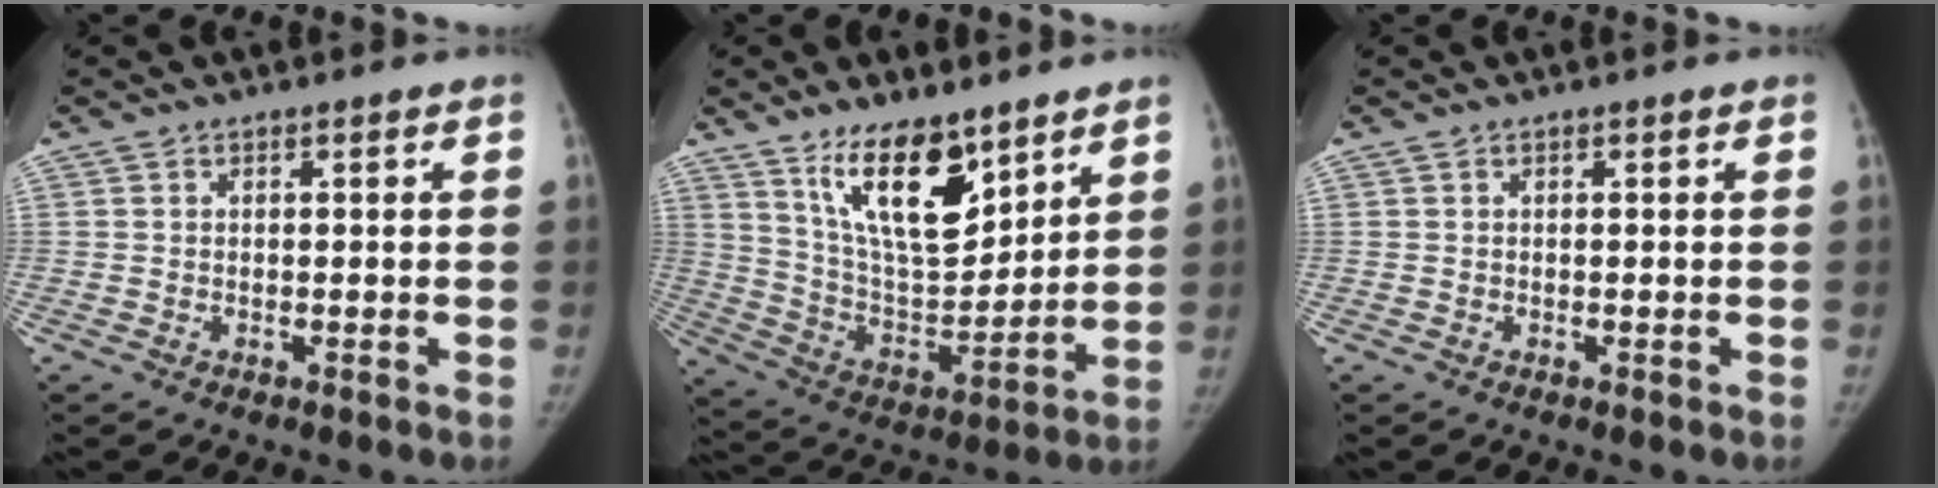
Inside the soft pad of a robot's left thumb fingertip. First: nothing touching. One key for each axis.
{"total": 15.9, "fx": 10.4, "fy": 6.3, "fz": 10.3, "tx": -0.135, "ty": -0.072, "tz": 0.200}
{"total": 0.0}